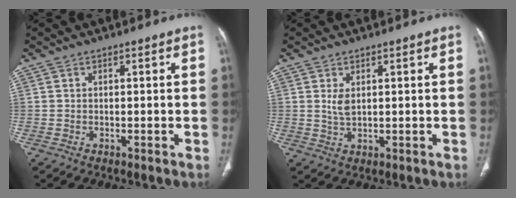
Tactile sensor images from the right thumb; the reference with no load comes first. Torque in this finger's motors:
{"motor_torque": [-0.05, -0.05, 0.21, 0.21, 0.00]}